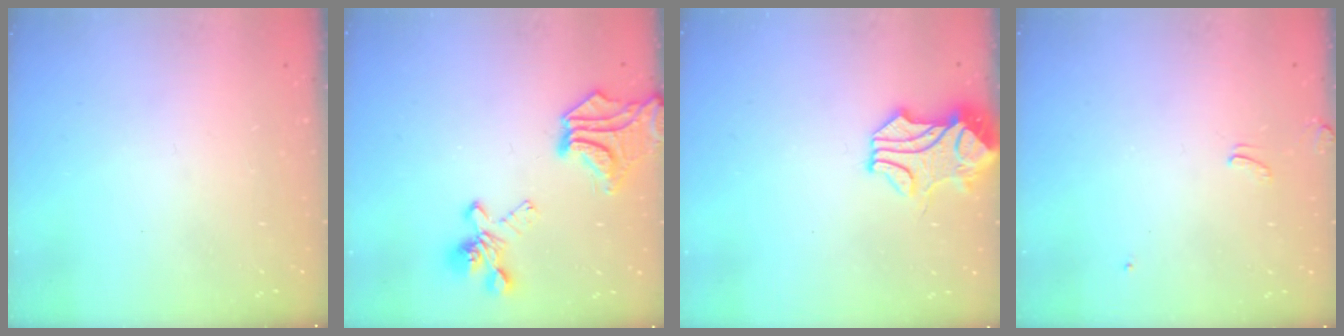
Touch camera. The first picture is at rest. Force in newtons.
{"total": 9.3, "press": 8.7, "slide": 3.2}
{"total": 1.5, "press": 1.5, "slide": 0.2}
{"total": 2.0, "press": 2.0, "slide": 0.4}